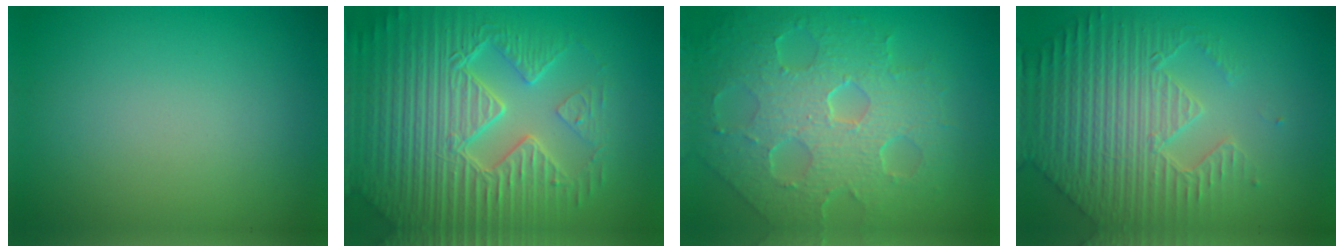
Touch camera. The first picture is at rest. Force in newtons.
{"total": 8.9, "press": 6.4, "slide": 6.1}
{"total": 7.9, "press": 5.5, "slide": 5.7}
{"total": 6.6, "press": 5.3, "slide": 4.0}